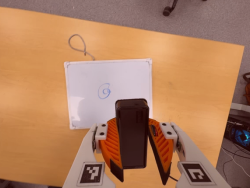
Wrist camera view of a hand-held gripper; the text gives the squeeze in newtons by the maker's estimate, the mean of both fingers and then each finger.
{"total": 8.0, "left": 8.8, "right": 7.2}